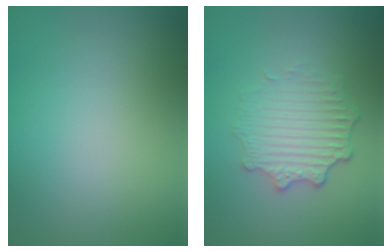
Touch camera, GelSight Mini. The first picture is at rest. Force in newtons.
{"total": 3.7, "press": 2.9, "slide": 2.3}